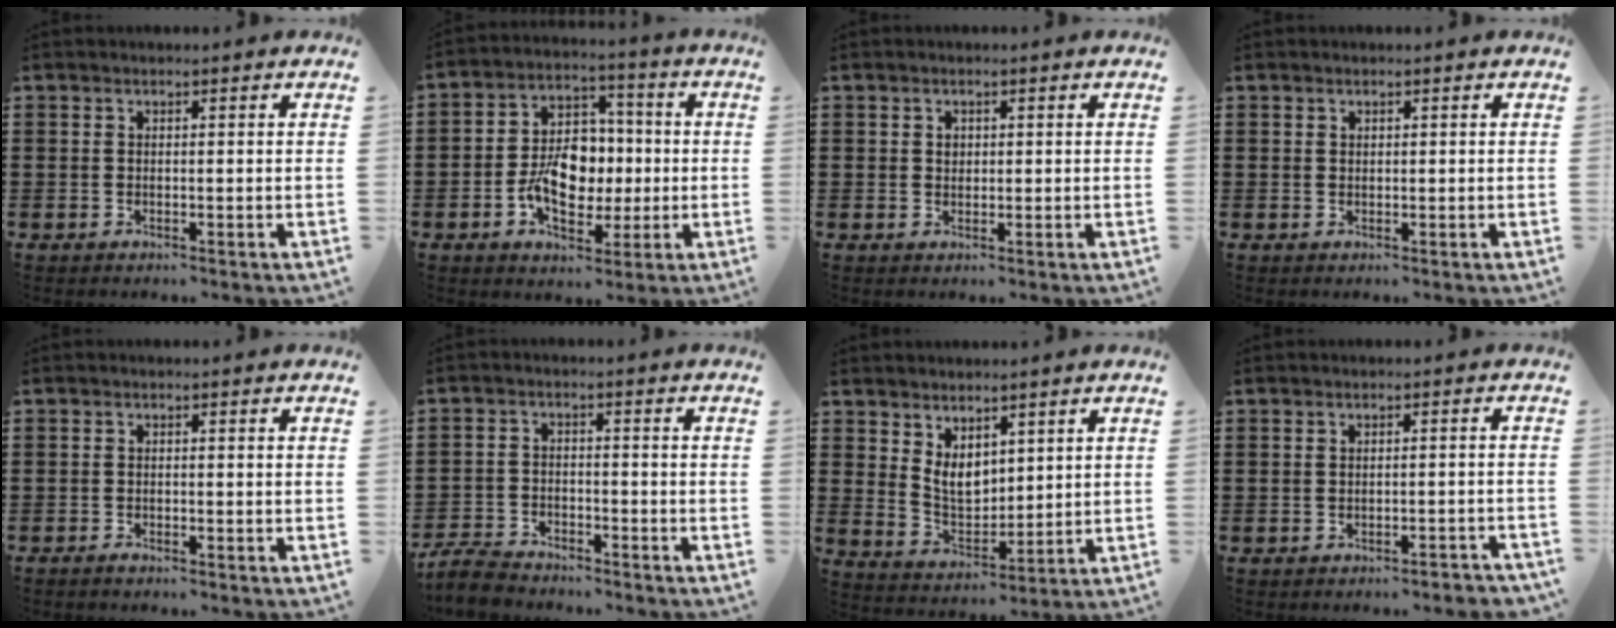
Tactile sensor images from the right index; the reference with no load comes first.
{"total": 9.0, "force": [-1.5, 6.0, 6.5], "torque": [-0.117, 0.000, -0.034]}
{"total": 1.1, "force": [0.4, 0.9, 0.5], "torque": [-0.012, 0.005, 0.007]}
{"total": 0.5, "force": [0.3, 0.4, 0.1], "torque": [-0.002, 0.002, 0.007]}
{"total": 0.8, "force": [-0.8, 0.2, 0.2], "torque": [-0.006, -0.002, -0.015]}
{"total": 4.6, "force": [-4.4, 0.9, 1.1], "torque": [-0.040, -0.002, -0.093]}
{"total": 5.4, "force": [2.8, 3.5, 3.1], "torque": [-0.071, -0.002, 0.054]}
{"total": 1.5, "force": [-1.4, 0.1, 0.6], "torque": [-0.013, -0.001, -0.027]}